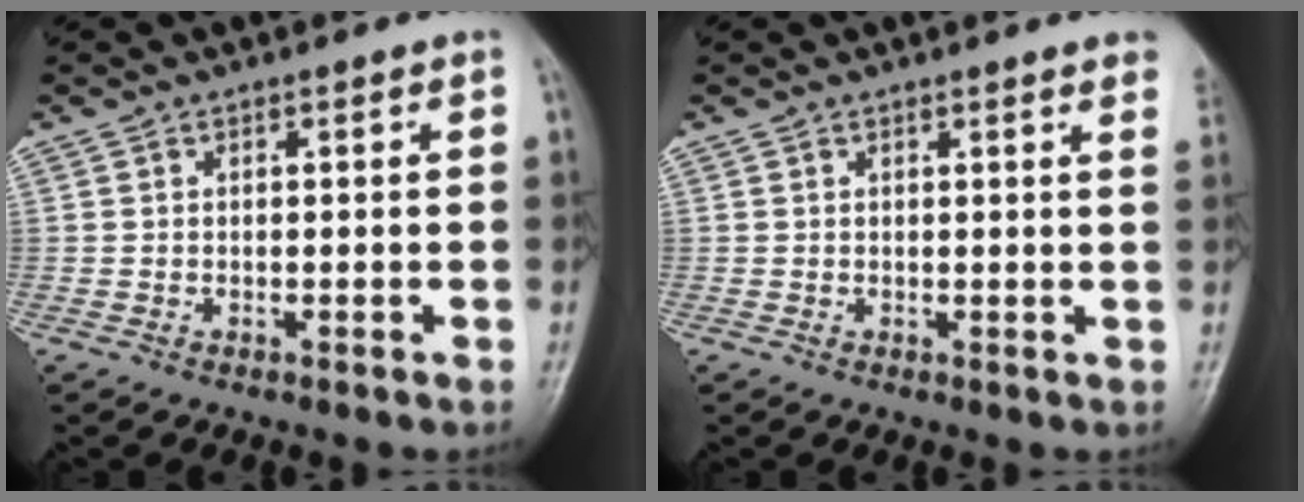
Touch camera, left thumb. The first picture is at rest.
{"total": 4.2, "force": [3.3, 0.4, 2.6], "torque": [-0.025, -0.003, 0.024]}